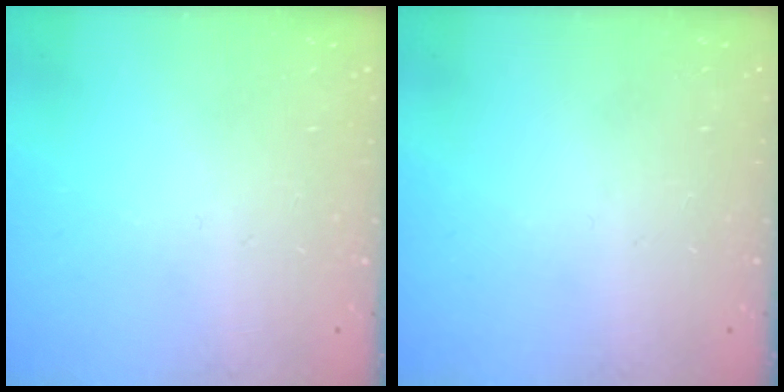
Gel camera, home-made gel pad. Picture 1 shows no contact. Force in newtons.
{"total": 0.0}